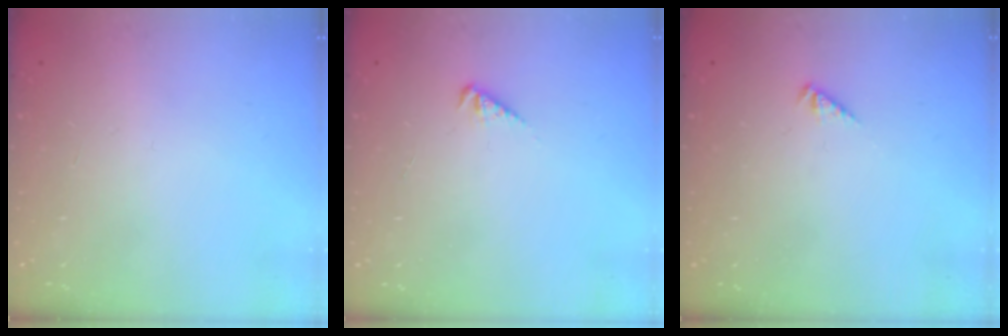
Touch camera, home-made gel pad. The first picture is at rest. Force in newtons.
{"total": 1.9, "press": 1.9, "slide": 0.3}
{"total": 1.3, "press": 1.3, "slide": 0.4}